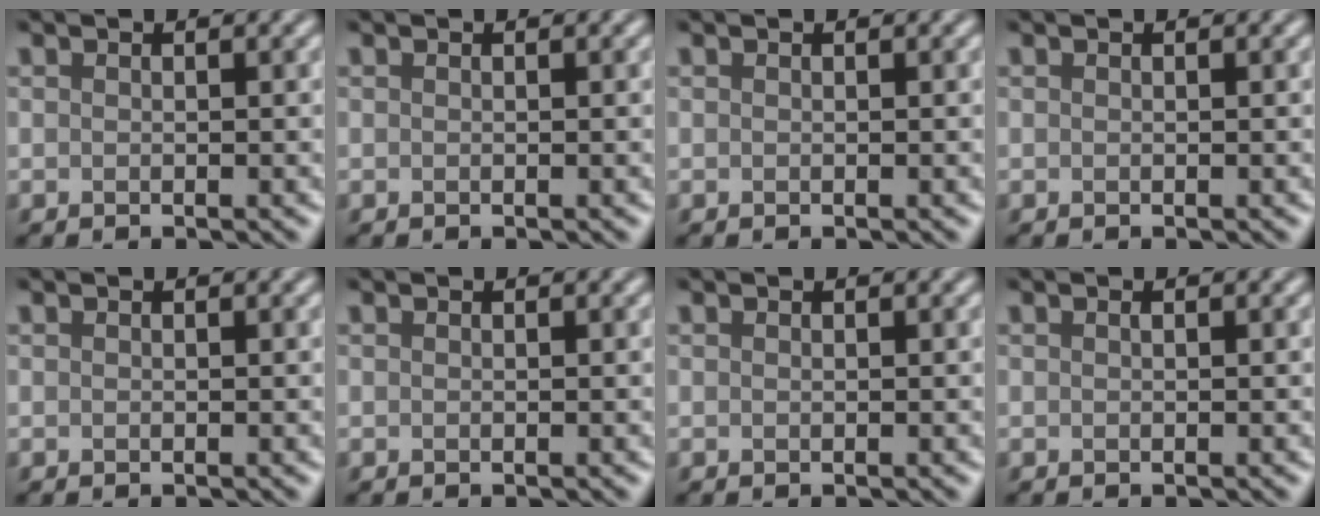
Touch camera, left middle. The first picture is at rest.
{"total": 0.0}
{"total": 0.0}
{"total": 0.0}
{"total": 0.0}
{"total": 0.0}
{"total": 0.0}
{"total": 0.0}